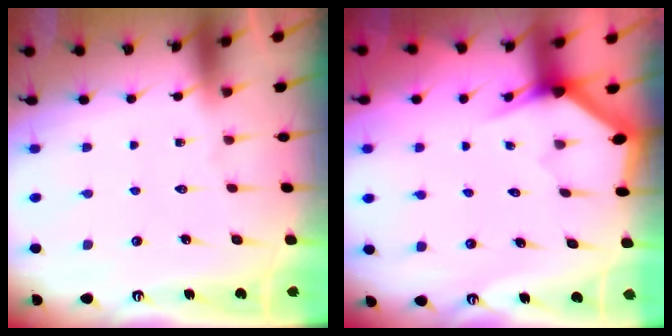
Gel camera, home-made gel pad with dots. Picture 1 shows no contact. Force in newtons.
{"total": 3.0, "press": 3.0, "slide": 0.2}